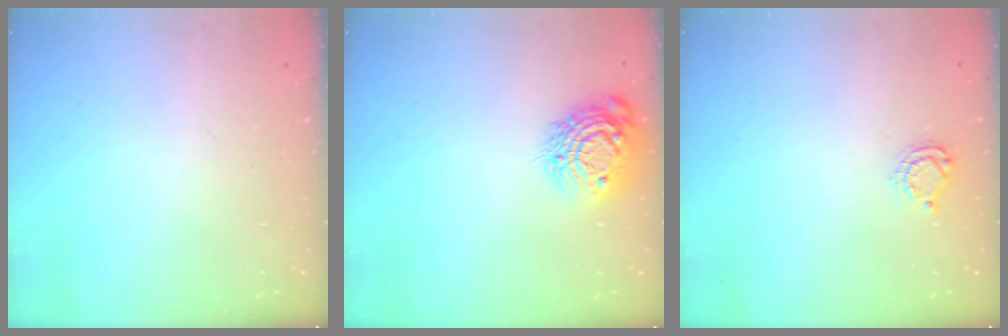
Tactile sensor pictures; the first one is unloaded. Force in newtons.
{"total": 13.7, "press": 13.7, "slide": 1.0}
{"total": 5.8, "press": 5.8, "slide": 0.7}